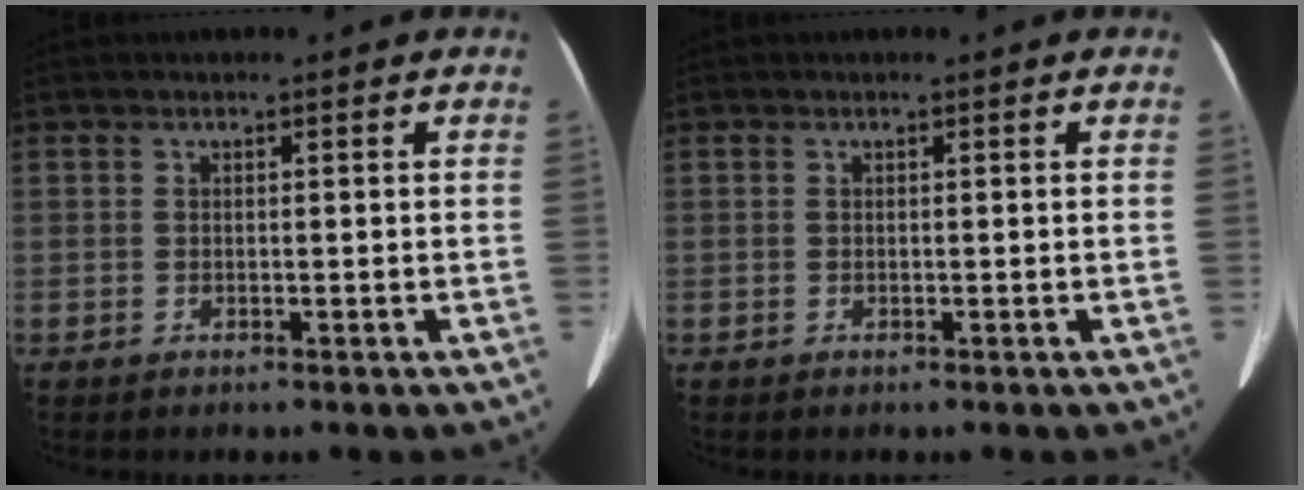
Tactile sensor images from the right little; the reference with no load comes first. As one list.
[{"total": 0.0}]